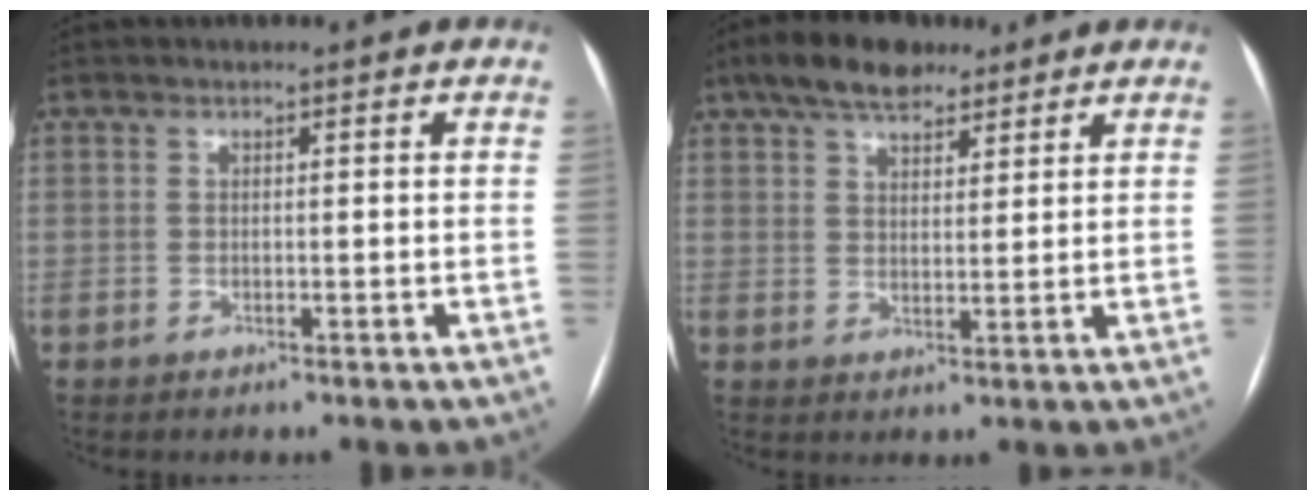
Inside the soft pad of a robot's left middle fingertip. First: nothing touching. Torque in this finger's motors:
{"motor_torque": [0.71, -0.70, 0.09, 0.08]}